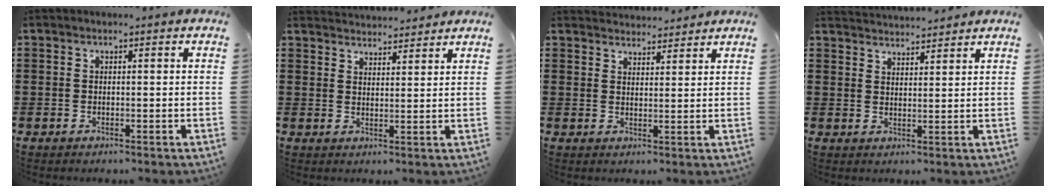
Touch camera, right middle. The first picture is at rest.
{"total": 3.2, "force": [3.1, 0.1, -0.5], "torque": [0.002, -0.011, 0.060]}
{"total": 3.0, "force": [3.0, 0.2, -0.3], "torque": [0.007, -0.010, 0.055]}
{"total": 3.0, "force": [3.0, -0.2, -0.4], "torque": [0.000, -0.010, 0.057]}